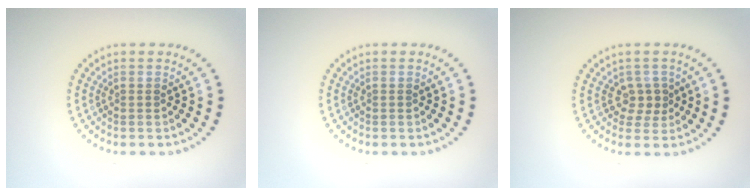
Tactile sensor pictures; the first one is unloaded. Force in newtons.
{"total": 0.0}
{"total": 1.8, "press": 1.5, "slide": 1.0}